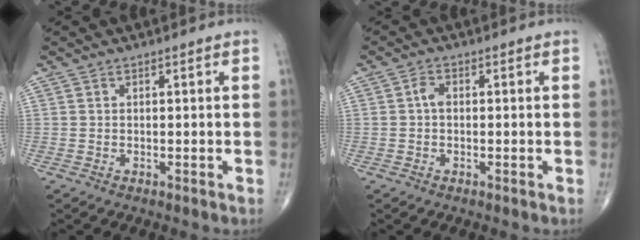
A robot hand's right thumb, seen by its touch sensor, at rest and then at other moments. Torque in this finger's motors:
{"motor_torque": [0.58, 0.55, 0.43, -0.16, 0.04]}